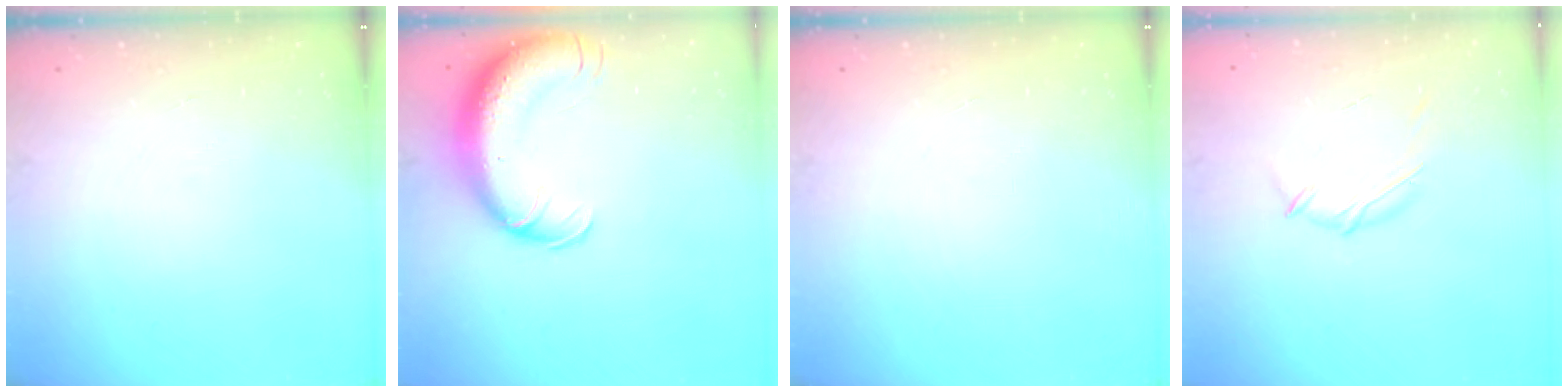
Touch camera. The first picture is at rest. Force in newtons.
{"total": 16.2, "press": 15.7, "slide": 3.9}
{"total": 0.0}
{"total": 6.8, "press": 6.7, "slide": 0.9}